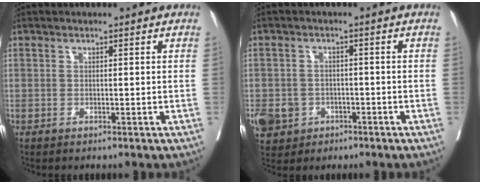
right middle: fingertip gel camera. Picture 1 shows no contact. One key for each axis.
{"total": 9.9, "fx": -3.9, "fy": 8.7, "fz": 2.7, "tx": -0.082, "ty": 0.008, "tz": -0.054}